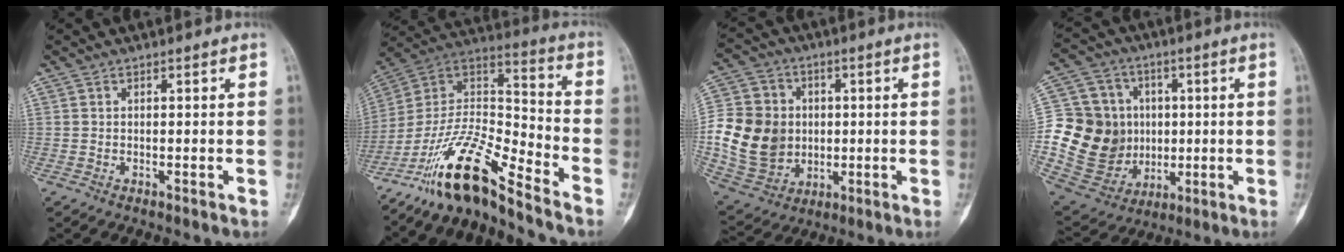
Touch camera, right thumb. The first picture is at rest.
{"total": 16.3, "force": [-12.9, 2.9, 9.5], "torque": [-0.177, 0.093, -0.242]}
{"total": 17.5, "force": [-0.3, 14.8, 9.4], "torque": [-0.161, 0.011, 0.010]}
{"total": 19.1, "force": [0.6, 17.0, 8.6], "torque": [-0.130, 0.022, 0.034]}